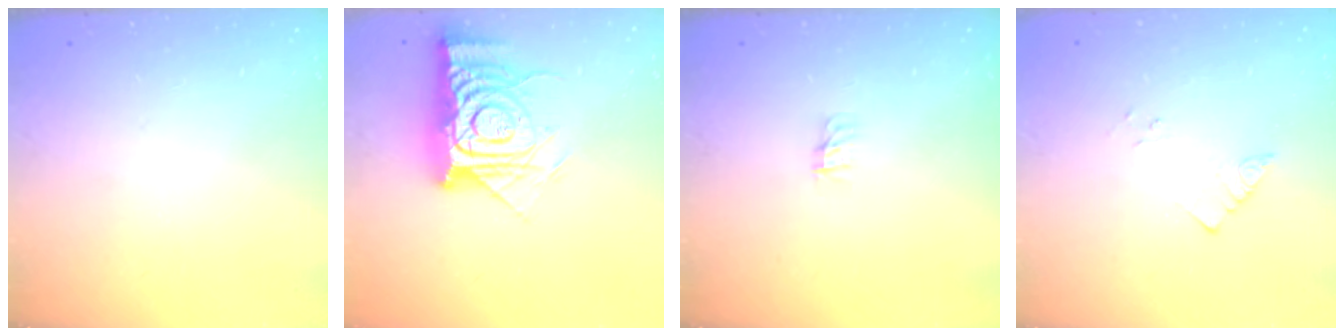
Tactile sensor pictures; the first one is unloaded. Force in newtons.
{"total": 14.6, "press": 14.5, "slide": 1.5}
{"total": 0.0}
{"total": 2.9, "press": 2.9, "slide": 0.4}